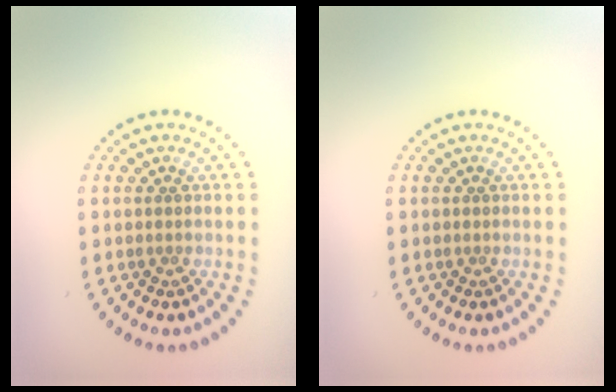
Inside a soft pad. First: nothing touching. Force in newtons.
{"total": 0.0}